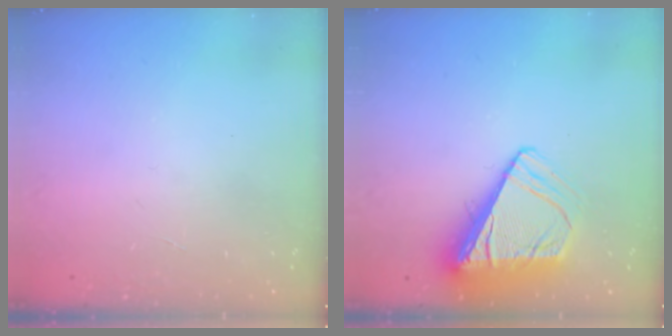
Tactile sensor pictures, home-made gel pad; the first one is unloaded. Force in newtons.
{"total": 10.3, "press": 10.2, "slide": 1.4}